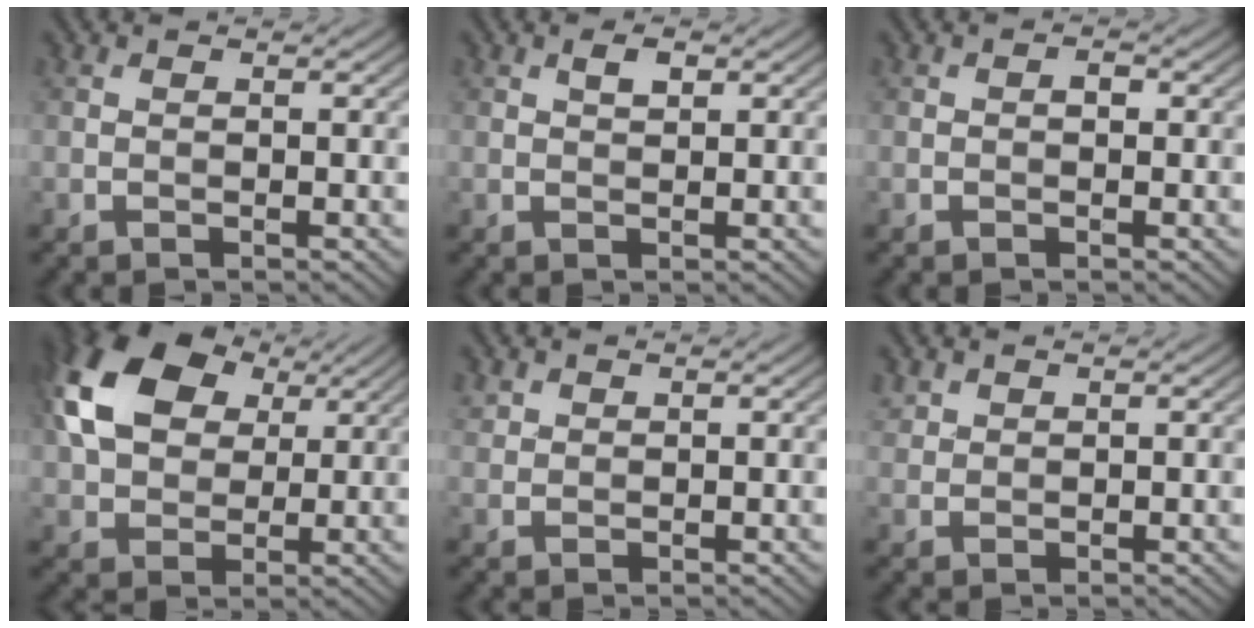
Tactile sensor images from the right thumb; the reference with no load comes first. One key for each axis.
{"total": 1.4, "fx": 0.7, "fy": 0.6, "fz": 1.1, "tx": -0.022, "ty": 0.002, "tz": 0.013}
{"total": 0.8, "fx": -0.1, "fy": 0.5, "fz": 0.6, "tx": -0.009, "ty": 0.000, "tz": -0.004}
{"total": 13.8, "fx": 4.7, "fy": 9.3, "fz": 9.1, "tx": -0.224, "ty": 0.026, "tz": 0.089}
{"total": 1.3, "fx": 1.0, "fy": 0.8, "fz": 0.3, "tx": -0.010, "ty": 0.003, "tz": 0.026}
{"total": 1.6, "fx": 1.3, "fy": 0.9, "fz": 0.4, "tx": -0.014, "ty": 0.004, "tz": 0.033}